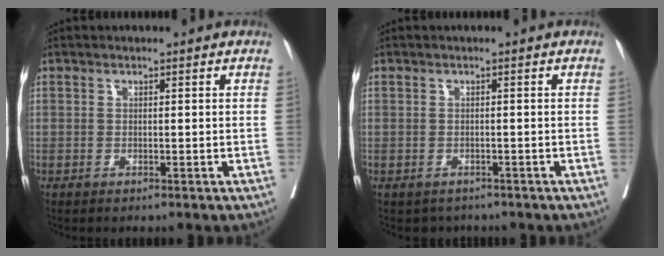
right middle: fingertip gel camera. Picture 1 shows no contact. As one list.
[{"total": 2.3, "force": [-1.8, 1.5, 0.2], "torque": [-0.006, 0.004, -0.024]}]